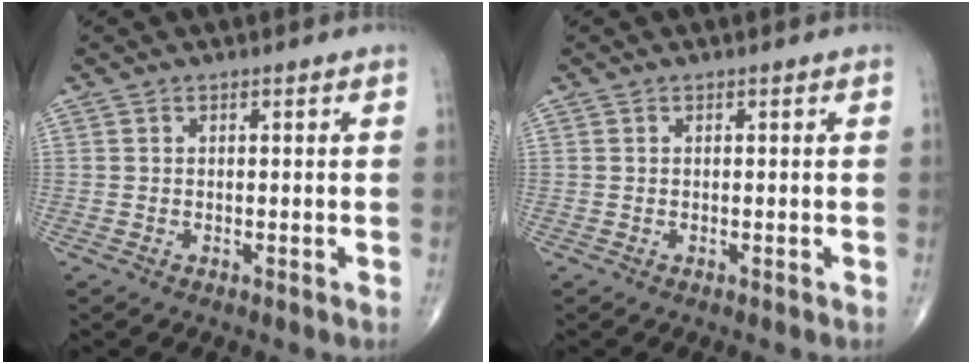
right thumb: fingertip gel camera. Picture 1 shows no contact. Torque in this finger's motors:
{"motor_torque": [0.07, 0.00, -0.04, -0.04, 0.00]}